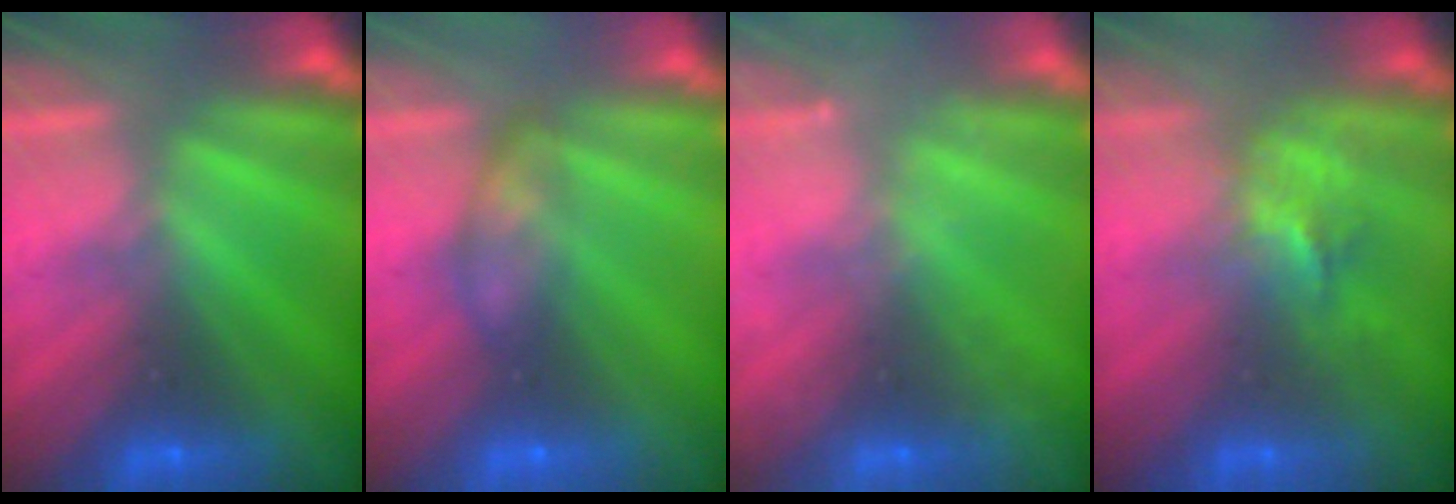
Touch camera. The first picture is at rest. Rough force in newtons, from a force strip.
{"total": 2.3}
{"total": 2.3}
{"total": 2.8}